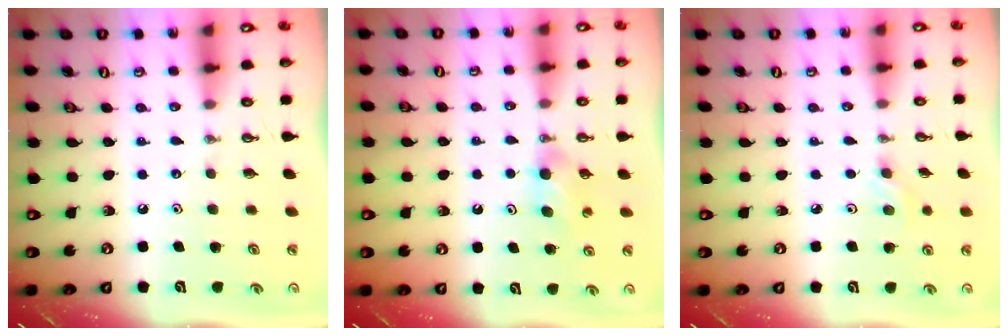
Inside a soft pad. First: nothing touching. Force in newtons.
{"total": 4.8, "press": 4.8, "slide": 0.5}
{"total": 2.8, "press": 2.7, "slide": 0.8}